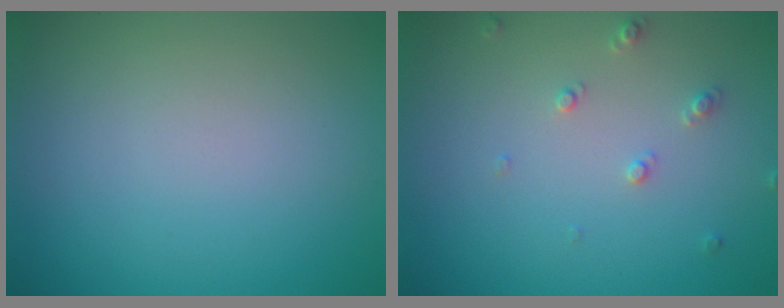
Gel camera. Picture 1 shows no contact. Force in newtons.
{"total": 1.3, "press": 1.2, "slide": 0.3}